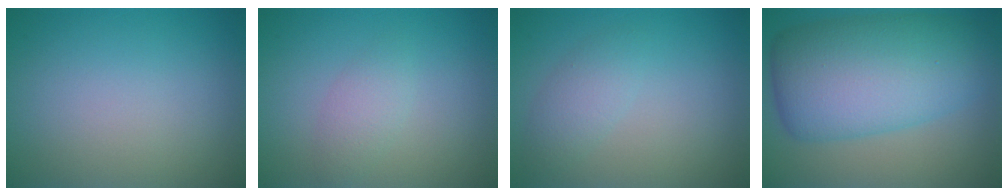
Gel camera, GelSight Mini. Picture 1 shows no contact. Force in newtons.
{"total": 1.7, "press": 1.7, "slide": 0.1}
{"total": 2.0, "press": 2.0, "slide": 0.1}
{"total": 10.6, "press": 10.6, "slide": 0.3}